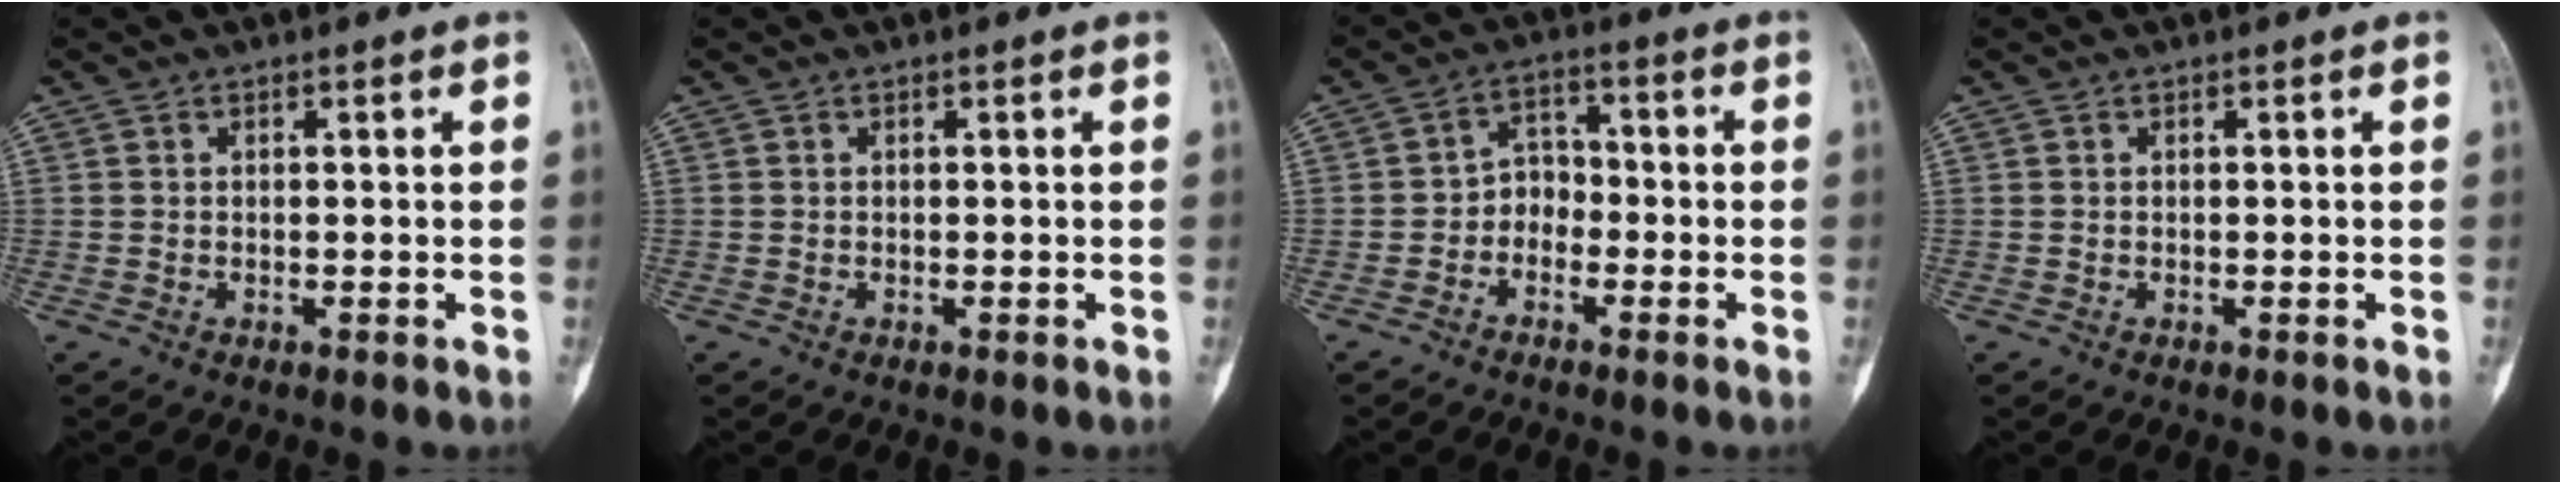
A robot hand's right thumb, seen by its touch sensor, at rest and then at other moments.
{"total": 0.0}
{"total": 4.2, "force": [-2.0, 3.3, 1.7], "torque": [0.001, 0.025, -0.050]}
{"total": 0.0}